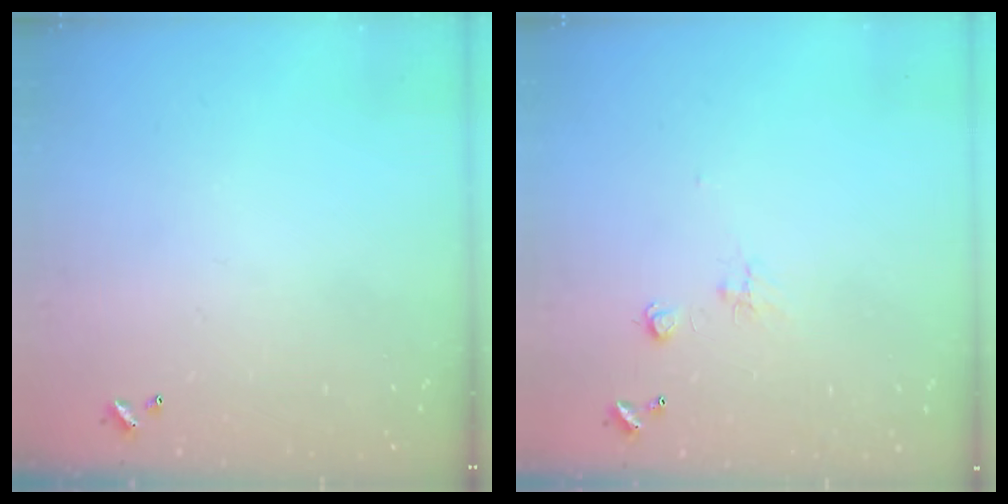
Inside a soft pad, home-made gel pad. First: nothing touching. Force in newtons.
{"total": 0.5, "press": 0.0, "slide": 0.5}